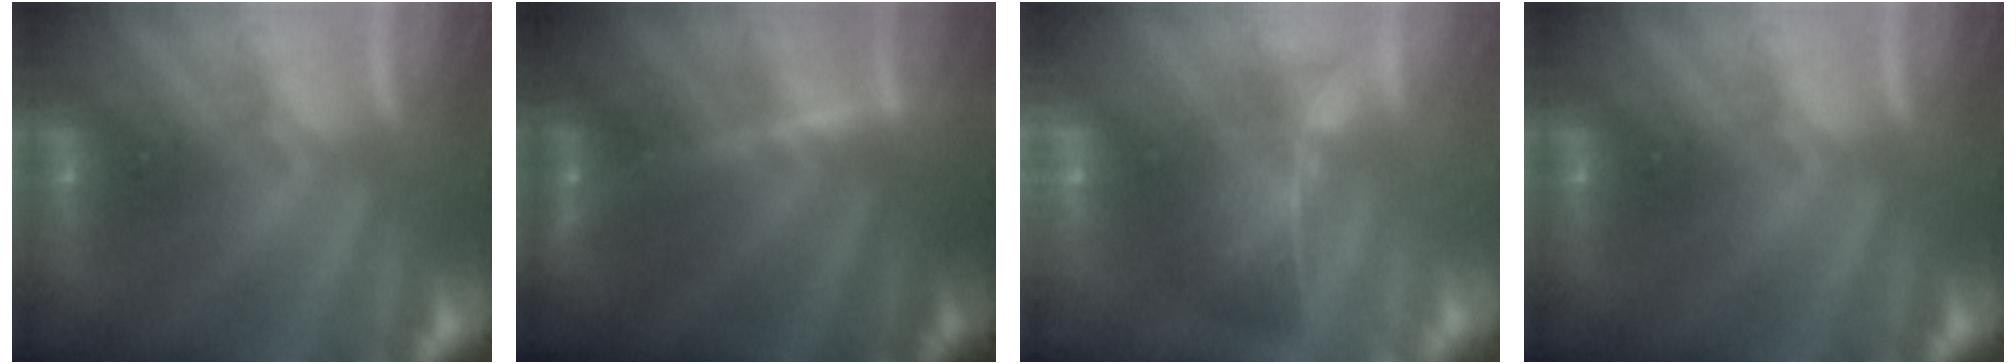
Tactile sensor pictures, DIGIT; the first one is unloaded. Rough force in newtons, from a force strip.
{"total": 3.0}
{"total": 7.7}
{"total": 0.0}